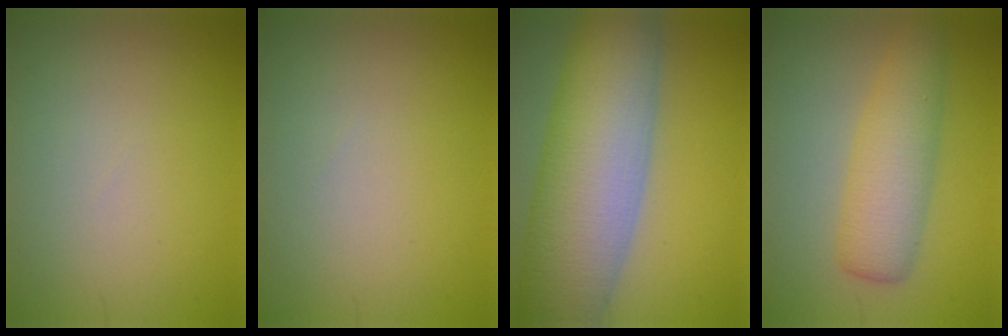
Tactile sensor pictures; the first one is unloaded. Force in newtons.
{"total": 0.0}
{"total": 13.3, "press": 13.3, "slide": 0.7}
{"total": 4.9, "press": 4.9, "slide": 0.1}